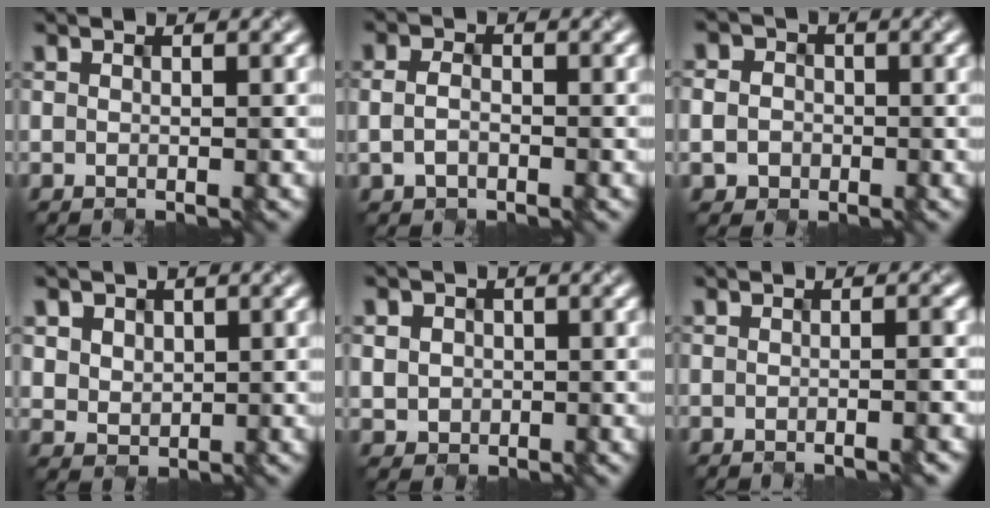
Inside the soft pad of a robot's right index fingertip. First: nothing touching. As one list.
[{"total": 1.6, "force": [-0.9, 1.0, 0.9], "torque": [-0.029, -0.003, -0.003]}, {"total": 2.5, "force": [-0.9, 2.3, 0.3], "torque": [-0.010, 0.003, -0.015]}, {"total": 2.6, "force": [1.0, 2.3, 0.8], "torque": [-0.048, 0.007, 0.037]}, {"total": 2.9, "force": [0.3, 2.8, 0.7], "torque": [-0.032, 0.011, 0.007]}, {"total": 2.1, "force": [-0.5, 0.8, 1.8], "torque": [-0.009, 0.010, -0.016]}]